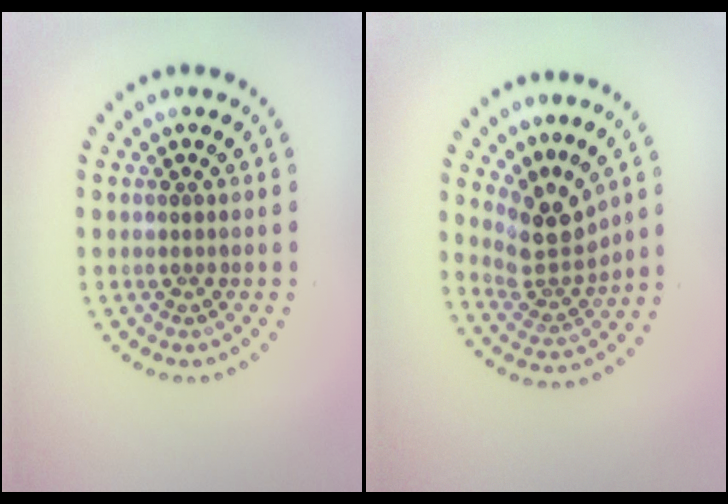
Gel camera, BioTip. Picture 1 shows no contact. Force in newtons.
{"total": 3.7, "press": 2.6, "slide": 2.7}